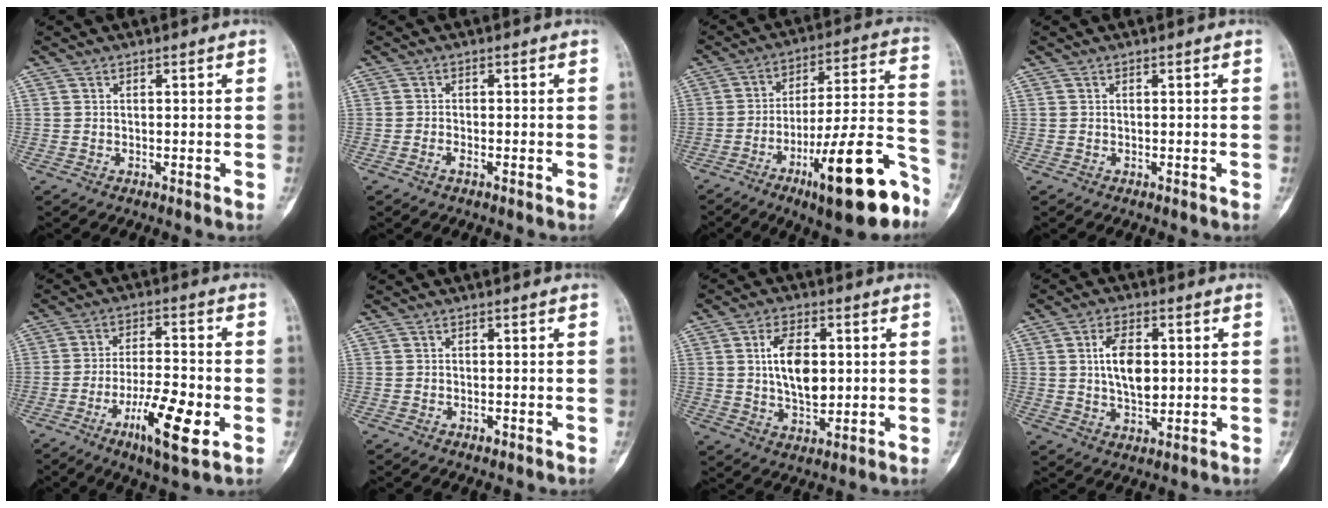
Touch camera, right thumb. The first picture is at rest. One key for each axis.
{"total": 1.2, "fx": -0.8, "fy": 0.4, "fz": 0.8, "tx": -0.016, "ty": 0.005, "tz": -0.016}
{"total": 21.5, "fx": -11.5, "fy": 4.7, "fz": 17.6, "tx": -0.244, "ty": 0.070, "tz": -0.174}
{"total": 0.0}
{"total": 12.5, "fx": -4.8, "fy": 3.1, "fz": 11.1, "tx": -0.196, "ty": 0.012, "tz": -0.081}
{"total": 0.8, "fx": -0.5, "fy": 0.4, "fz": 0.6, "tx": -0.008, "ty": 0.001, "tz": -0.007}
{"total": 9.8, "fx": 1.4, "fy": 5.5, "fz": 8.0, "tx": -0.131, "ty": -0.007, "tz": 0.030}
{"total": 8.6, "fx": 1.2, "fy": 4.8, "fz": 7.0, "tx": -0.114, "ty": -0.005, "tz": 0.024}